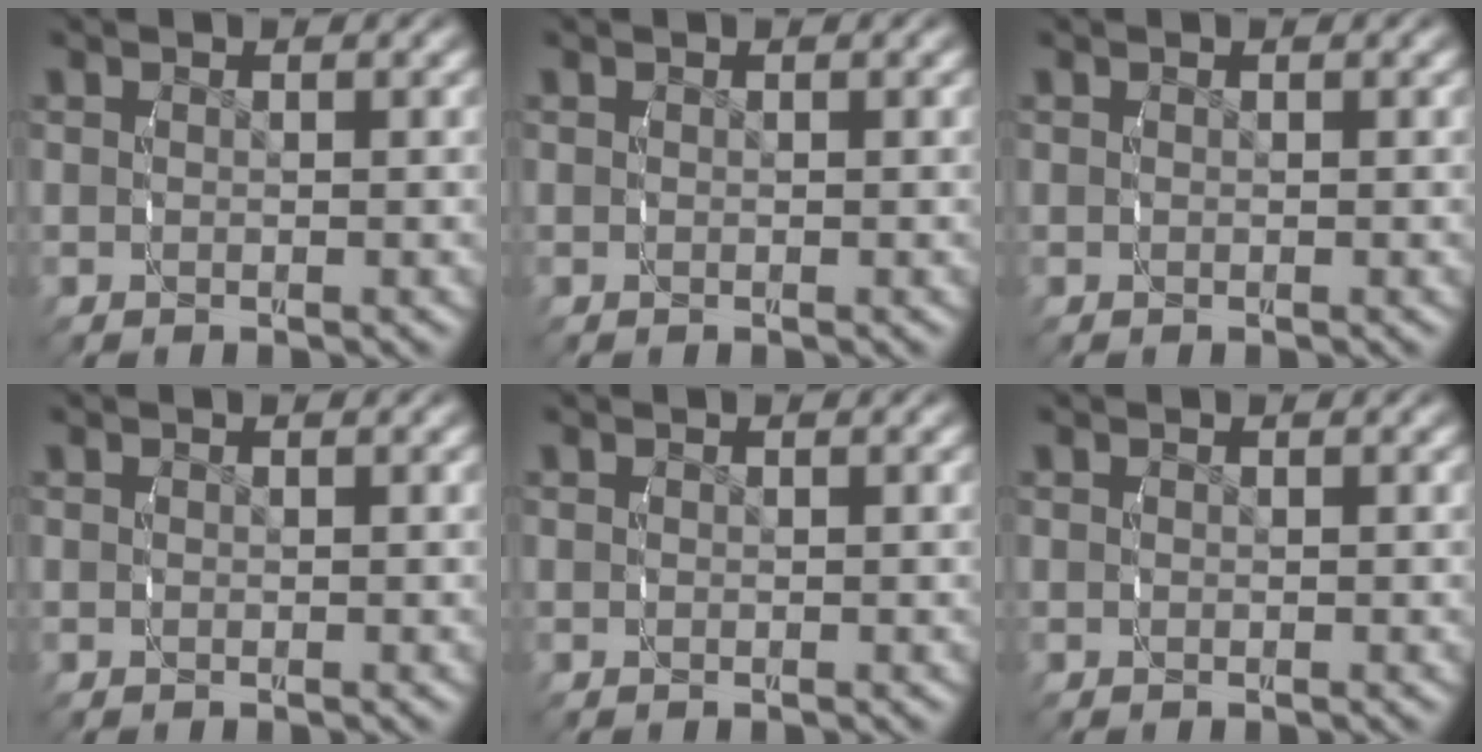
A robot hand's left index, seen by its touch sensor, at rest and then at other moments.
{"total": 0.0}
{"total": 0.0}
{"total": 0.0}
{"total": 0.0}
{"total": 0.0}